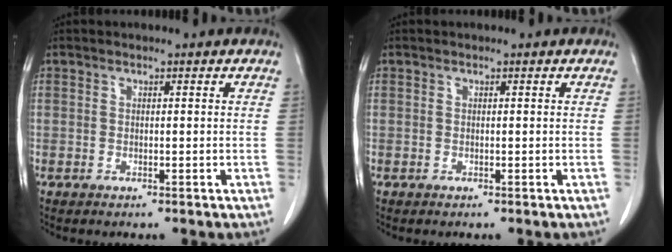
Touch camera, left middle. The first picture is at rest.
{"total": 0.0}